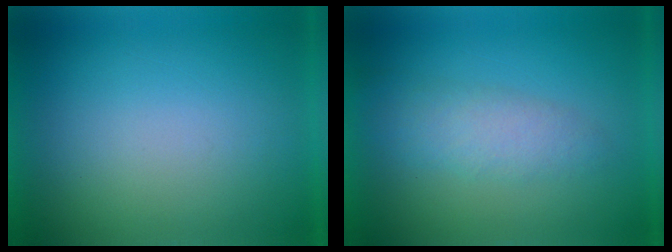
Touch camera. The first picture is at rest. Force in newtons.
{"total": 3.2}